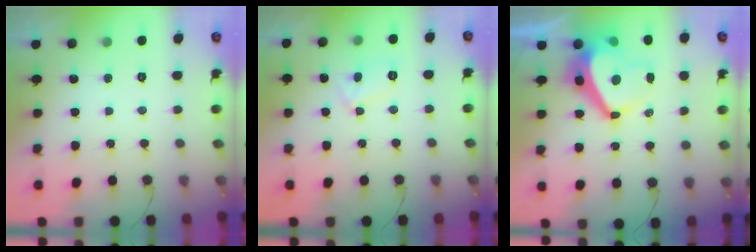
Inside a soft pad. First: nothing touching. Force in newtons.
{"total": 4.9, "press": 4.9, "slide": 0.2}
{"total": 10.9, "press": 10.7, "slide": 1.7}